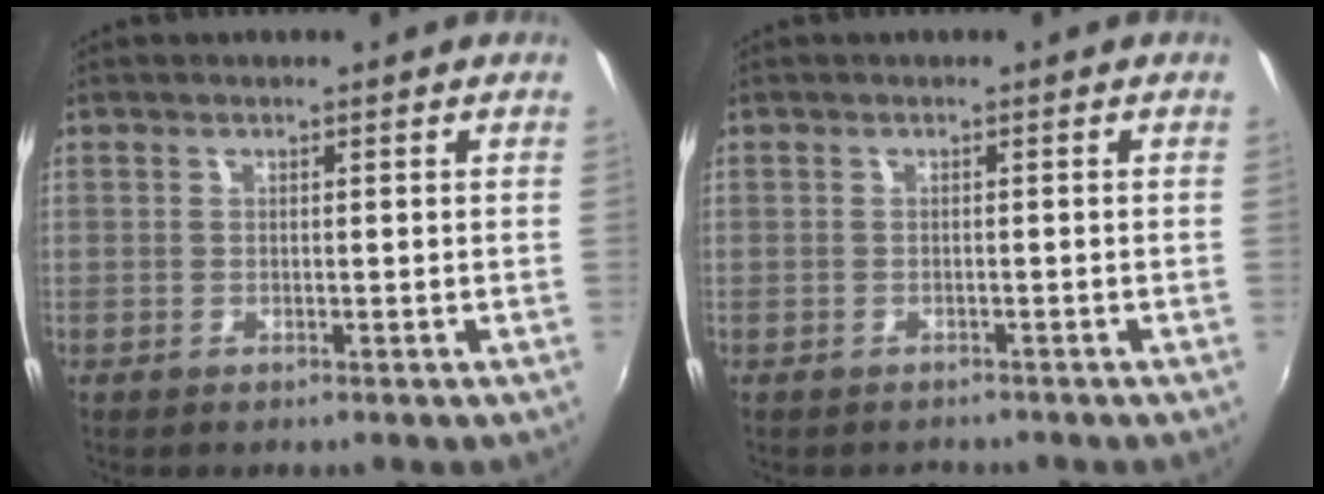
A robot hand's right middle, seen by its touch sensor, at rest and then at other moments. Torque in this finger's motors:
{"motor_torque": [0.06, -0.05, 0.00, 0.01]}